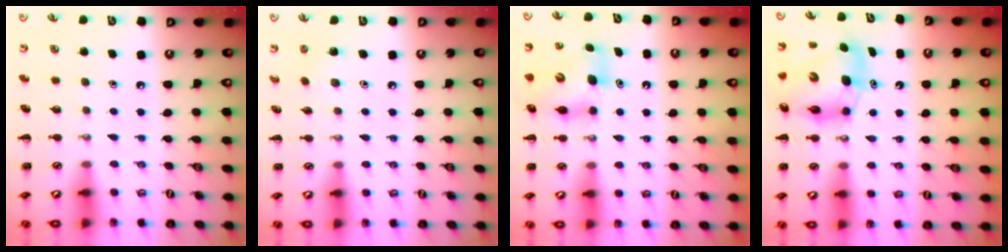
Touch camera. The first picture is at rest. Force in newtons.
{"total": 2.7, "press": 2.5, "slide": 0.8}
{"total": 7.0, "press": 7.0, "slide": 0.6}
{"total": 9.0, "press": 8.6, "slide": 2.5}